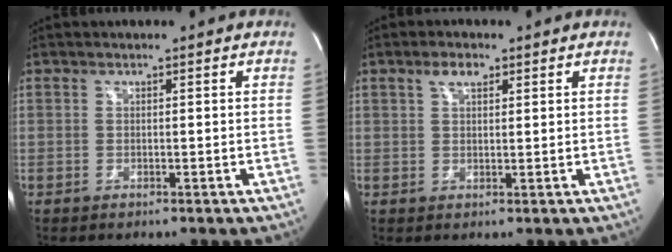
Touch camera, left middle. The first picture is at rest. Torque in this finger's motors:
{"motor_torque": [0.02, -0.05, 0.00, 0.01]}